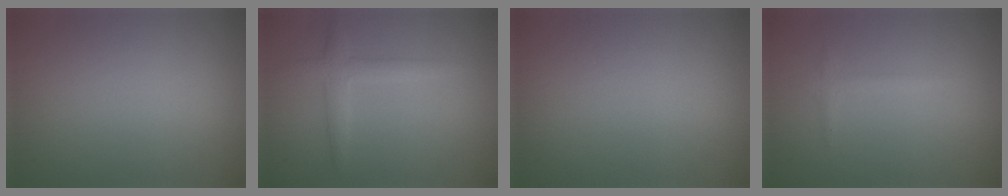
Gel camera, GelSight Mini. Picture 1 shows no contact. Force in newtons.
{"total": 2.3, "press": 2.3, "slide": 0.1}
{"total": 0.0}
{"total": 1.0, "press": 1.0, "slide": 0.0}